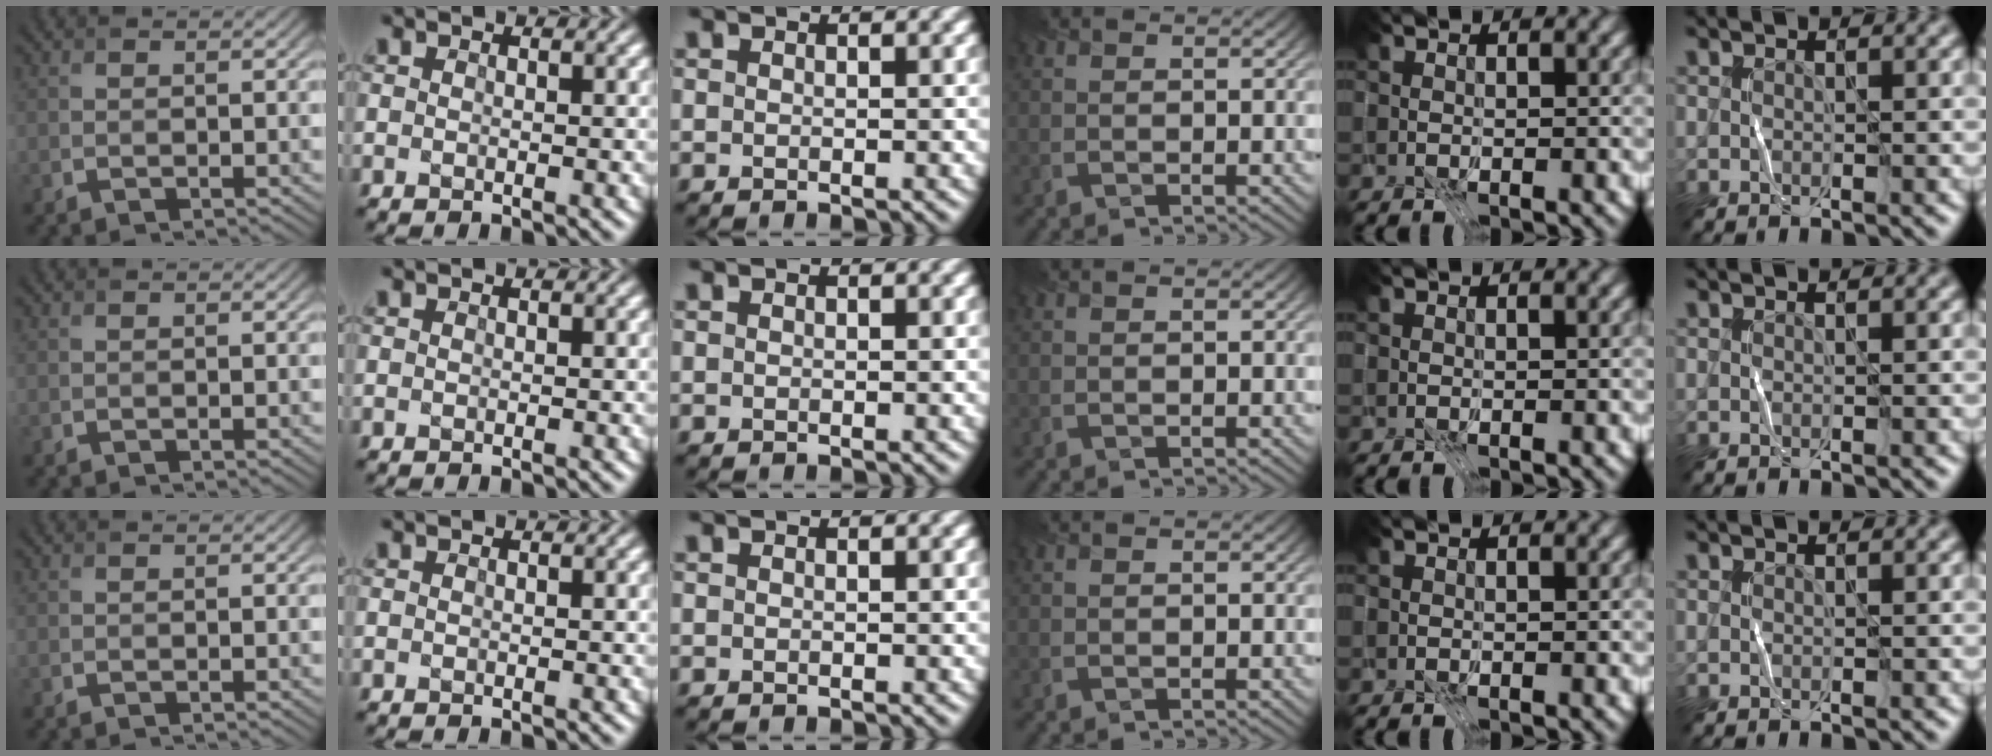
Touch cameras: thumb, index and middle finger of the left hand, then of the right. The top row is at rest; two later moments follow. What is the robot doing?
{"motion": "fold", "object": "coffee filter"}